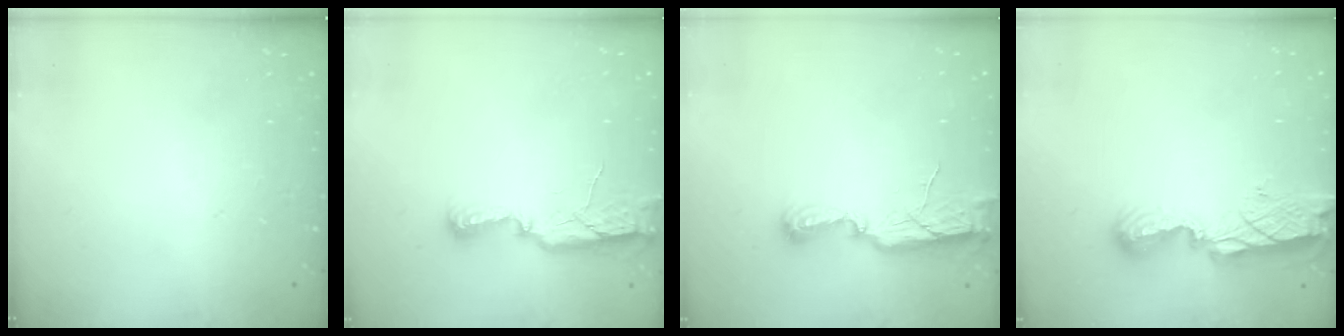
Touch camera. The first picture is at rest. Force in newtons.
{"total": 9.5, "press": 8.0, "slide": 5.2}
{"total": 7.5, "press": 7.5, "slide": 0.4}
{"total": 8.1, "press": 8.1, "slide": 0.7}